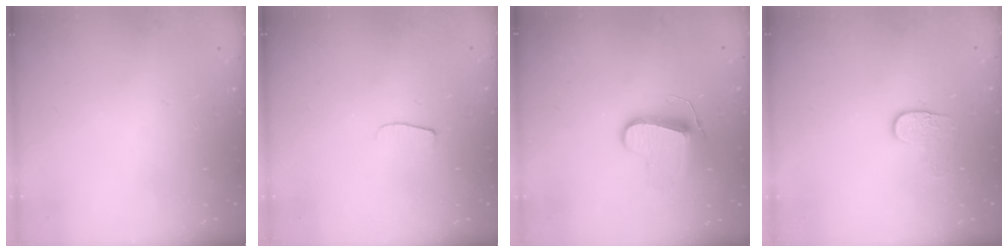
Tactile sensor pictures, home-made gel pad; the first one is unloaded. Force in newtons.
{"total": 4.3, "press": 4.3, "slide": 0.5}
{"total": 9.9, "press": 9.9, "slide": 0.8}
{"total": 4.0, "press": 4.0, "slide": 0.4}